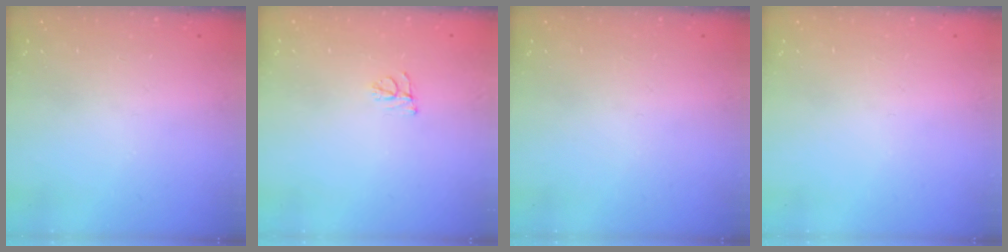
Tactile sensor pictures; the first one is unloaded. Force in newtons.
{"total": 5.6, "press": 5.5, "slide": 0.6}
{"total": 0.0}
{"total": 0.0}